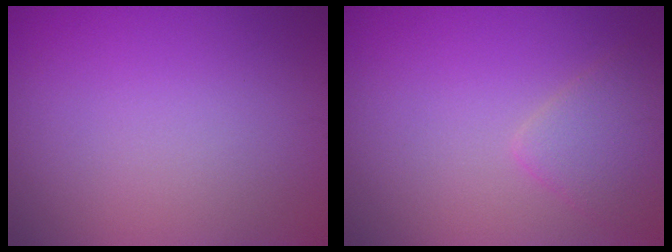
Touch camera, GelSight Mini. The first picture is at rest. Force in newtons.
{"total": 2.6, "press": 2.6, "slide": 0.2}